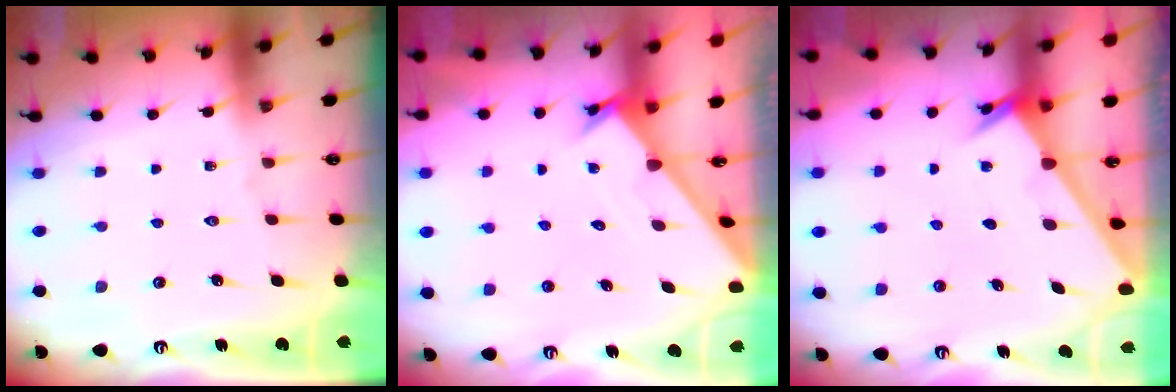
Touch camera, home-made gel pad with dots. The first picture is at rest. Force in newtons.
{"total": 1.8, "press": 1.8, "slide": 0.1}
{"total": 2.4, "press": 2.4, "slide": 0.2}